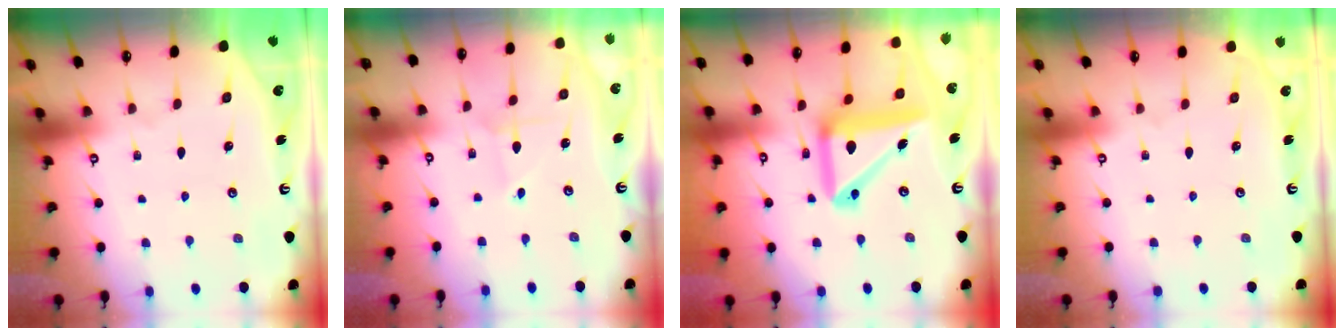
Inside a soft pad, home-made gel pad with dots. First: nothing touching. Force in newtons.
{"total": 2.0, "press": 2.0, "slide": 0.2}
{"total": 17.4, "press": 17.1, "slide": 2.8}
{"total": 0.0}